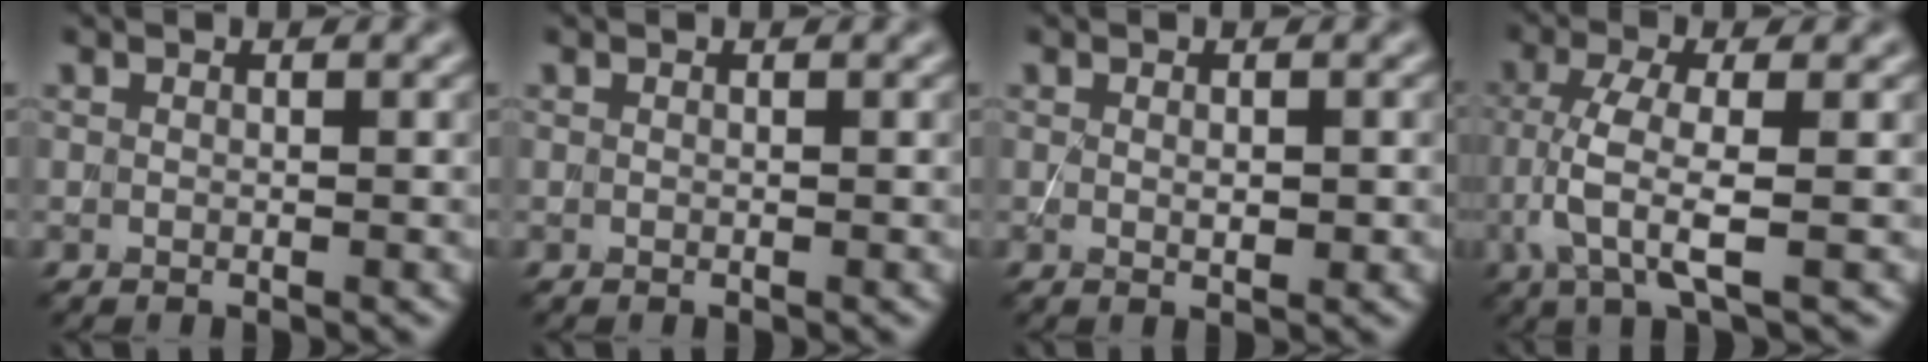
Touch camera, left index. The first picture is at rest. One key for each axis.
{"total": 0.0}
{"total": 1.0, "fx": 0.1, "fy": 0.2, "fz": 1.0, "tx": -0.017, "ty": 0.000, "tz": 0.003}
{"total": 4.5, "fx": -1.1, "fy": 0.9, "fz": 4.2, "tx": -0.094, "ty": 0.004, "tz": -0.021}